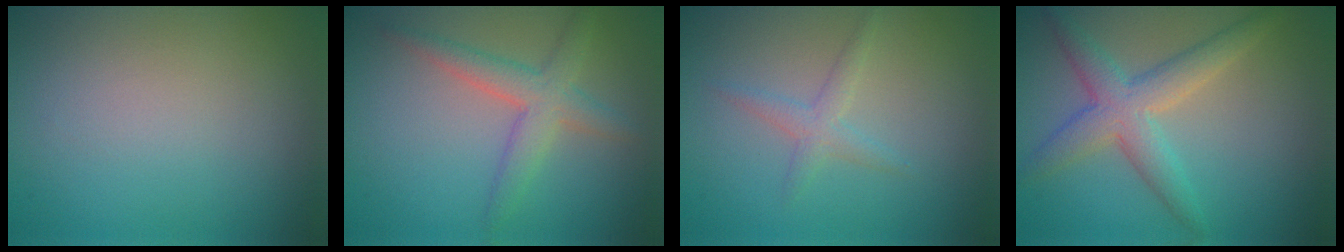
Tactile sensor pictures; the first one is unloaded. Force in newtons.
{"total": 3.3, "press": 3.3, "slide": 0.3}
{"total": 1.6, "press": 1.6, "slide": 0.1}
{"total": 4.3, "press": 4.3, "slide": 0.3}